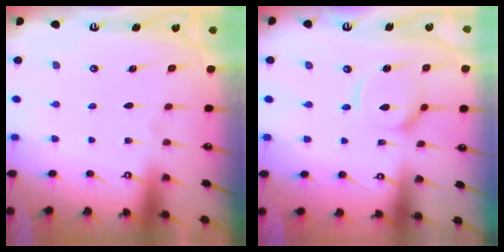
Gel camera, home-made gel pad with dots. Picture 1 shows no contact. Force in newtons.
{"total": 9.7, "press": 9.7, "slide": 1.0}